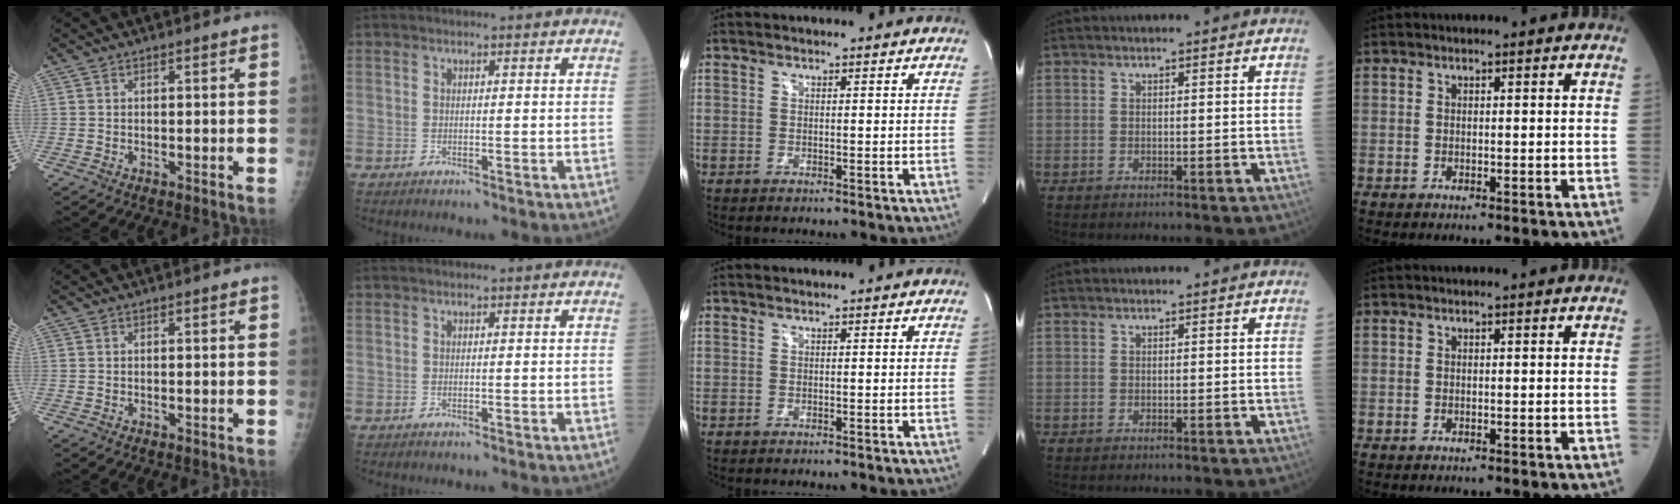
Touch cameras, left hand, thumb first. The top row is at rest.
{}